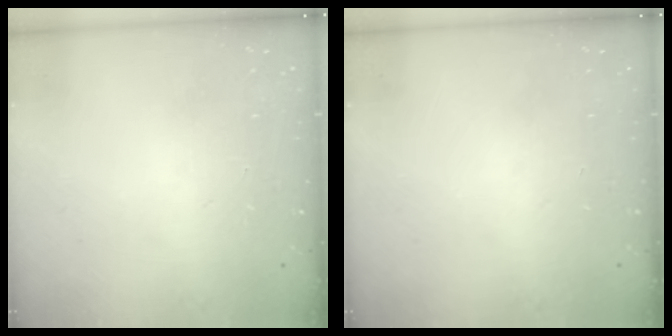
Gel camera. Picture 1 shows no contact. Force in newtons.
{"total": 0.0}